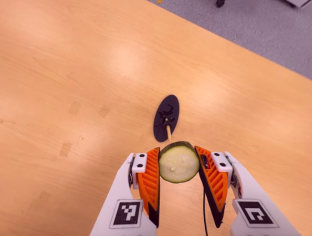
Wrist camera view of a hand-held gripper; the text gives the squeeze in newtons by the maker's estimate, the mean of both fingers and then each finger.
{"total": 10.9, "left": 10.0, "right": 11.8}